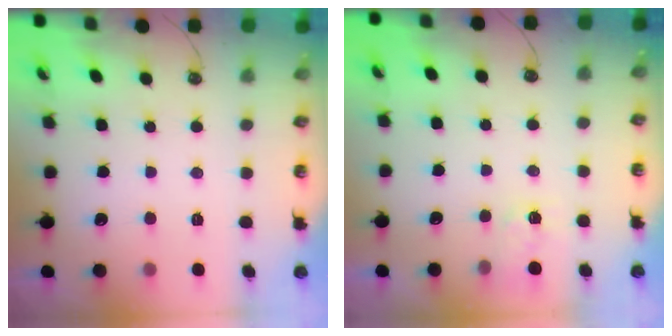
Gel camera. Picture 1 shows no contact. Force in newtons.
{"total": 2.9, "press": 2.9, "slide": 0.5}